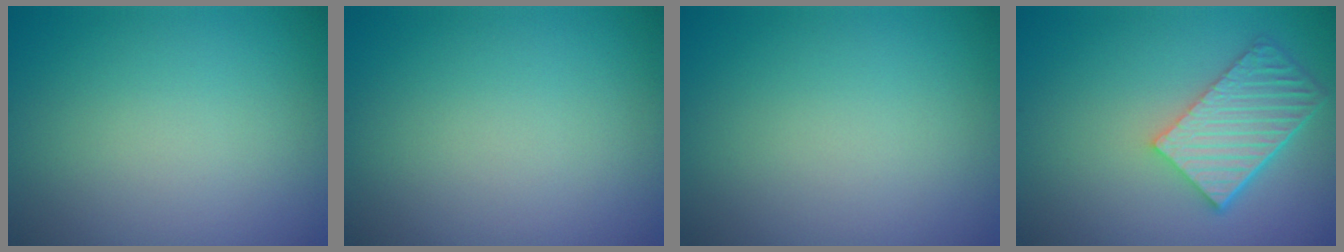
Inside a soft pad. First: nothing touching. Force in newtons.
{"total": 0.0}
{"total": 0.0}
{"total": 5.5, "press": 4.2, "slide": 3.7}